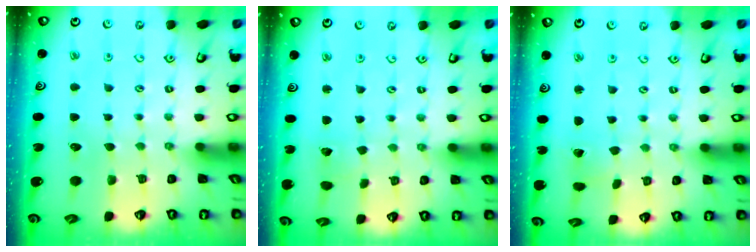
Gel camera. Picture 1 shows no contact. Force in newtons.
{"total": 2.7, "press": 2.7, "slide": 0.3}
{"total": 1.9, "press": 1.9, "slide": 0.2}